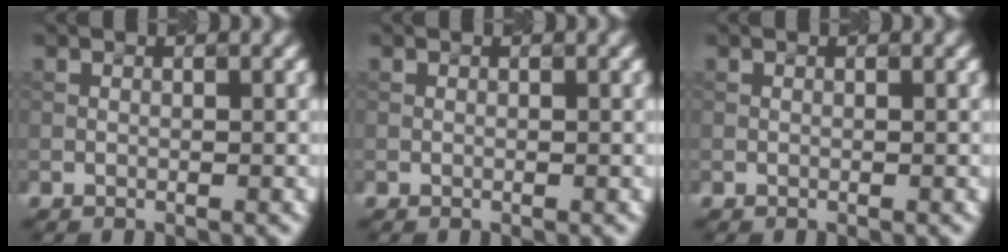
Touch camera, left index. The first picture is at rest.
{"total": 0.0}
{"total": 0.0}